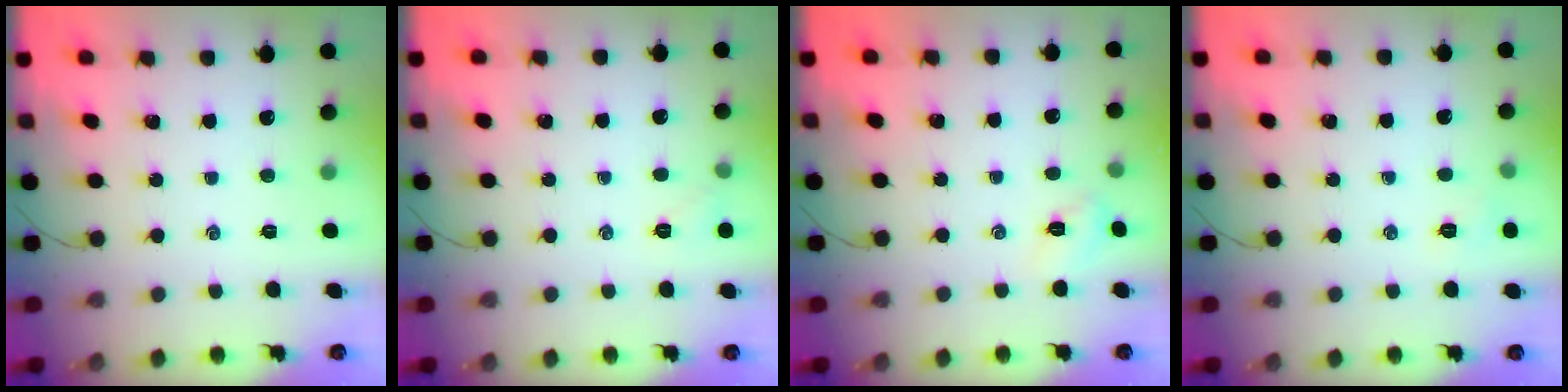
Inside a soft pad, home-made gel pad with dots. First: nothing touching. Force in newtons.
{"total": 4.3, "press": 4.1, "slide": 1.3}
{"total": 4.1, "press": 3.9, "slide": 1.3}
{"total": 4.3, "press": 4.2, "slide": 1.1}